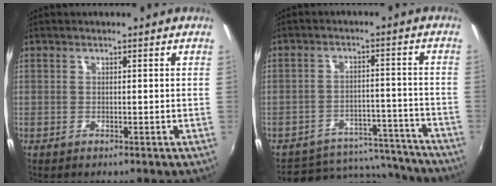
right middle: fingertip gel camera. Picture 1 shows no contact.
{"total": 15.4, "force": [-13.7, 6.0, 3.4], "torque": [-0.070, 0.031, -0.164]}